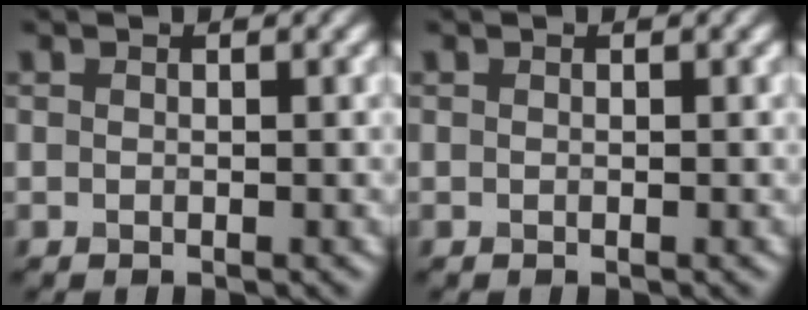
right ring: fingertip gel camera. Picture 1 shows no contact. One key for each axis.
{"total": 0.0}